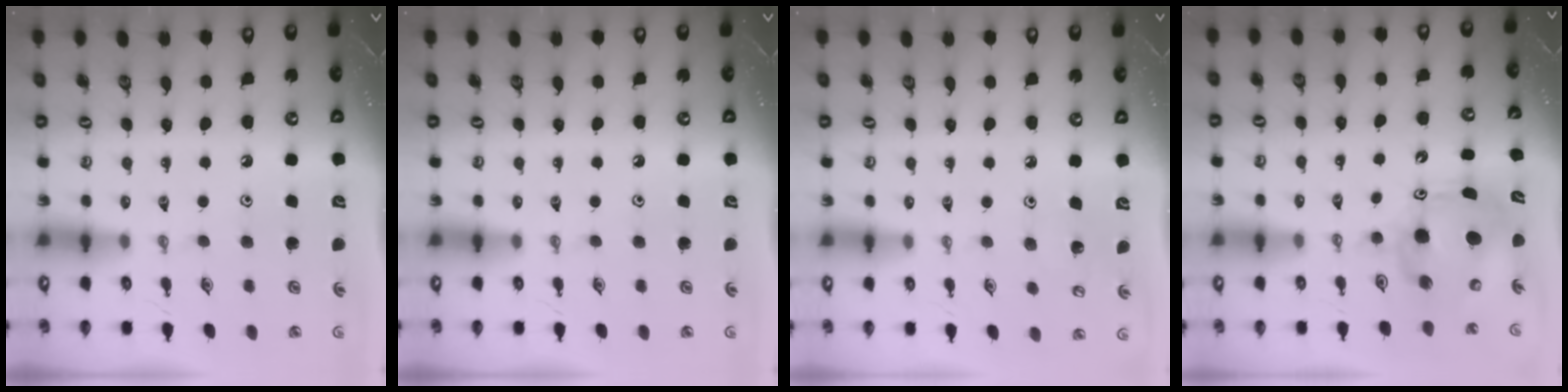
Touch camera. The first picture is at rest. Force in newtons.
{"total": 0.0}
{"total": 5.6, "press": 5.6, "slide": 0.4}
{"total": 8.6, "press": 8.5, "slide": 1.5}